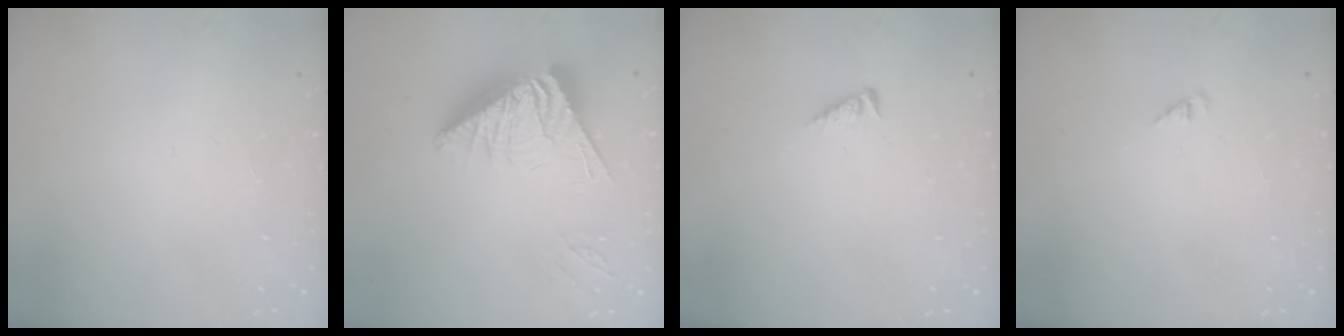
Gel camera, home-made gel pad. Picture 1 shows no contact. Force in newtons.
{"total": 12.6, "press": 12.5, "slide": 1.7}
{"total": 2.1, "press": 2.1, "slide": 0.4}
{"total": 2.0, "press": 2.0, "slide": 0.4}